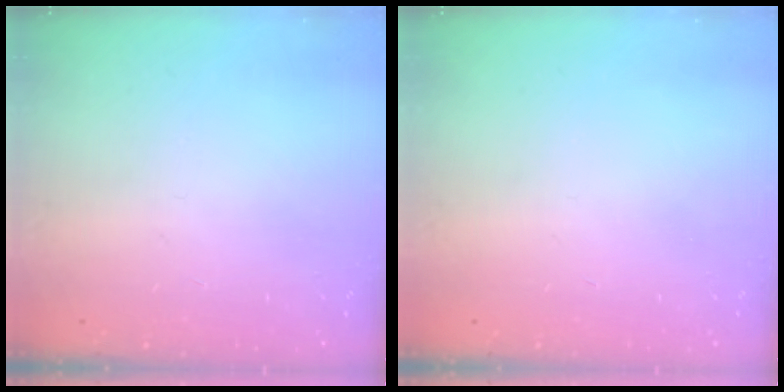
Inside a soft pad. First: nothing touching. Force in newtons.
{"total": 0.0}